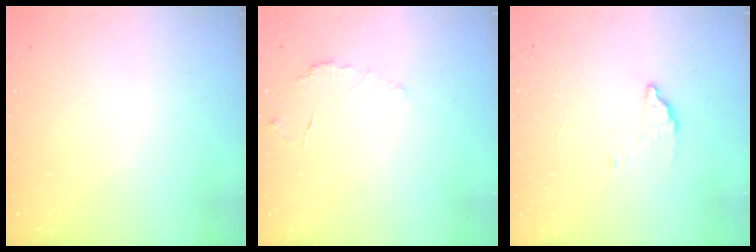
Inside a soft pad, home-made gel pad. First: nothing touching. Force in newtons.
{"total": 3.8, "press": 3.8, "slide": 0.2}
{"total": 2.1, "press": 2.1, "slide": 0.1}